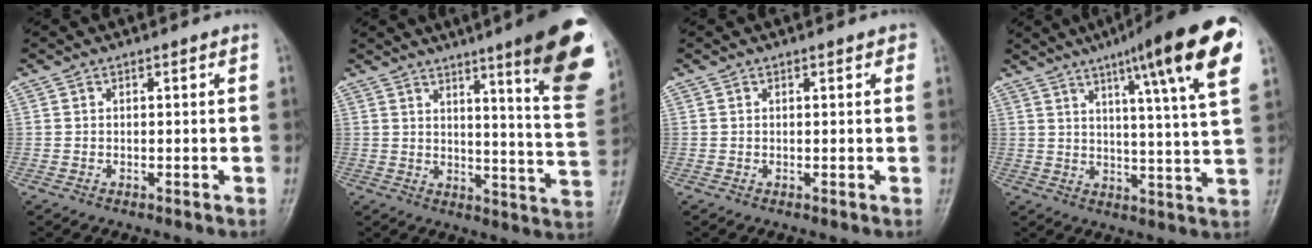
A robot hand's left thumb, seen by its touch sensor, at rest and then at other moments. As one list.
[{"total": 19.4, "force": [11.2, 2.3, 15.7], "torque": [-0.174, -0.062, 0.140]}, {"total": 1.2, "force": [0.6, 0.5, 0.9], "torque": [-0.009, 0.001, 0.005]}, {"total": 18.9, "force": [9.6, 2.0, 16.2], "torque": [-0.220, -0.026, 0.126]}]